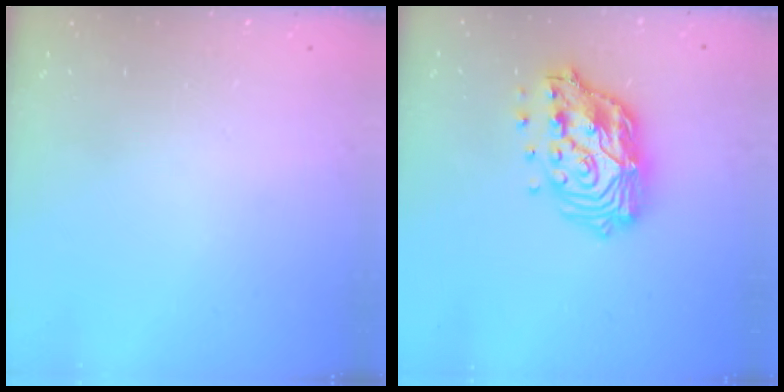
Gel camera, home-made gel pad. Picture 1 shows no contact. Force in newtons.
{"total": 17.1, "press": 17.0, "slide": 1.5}